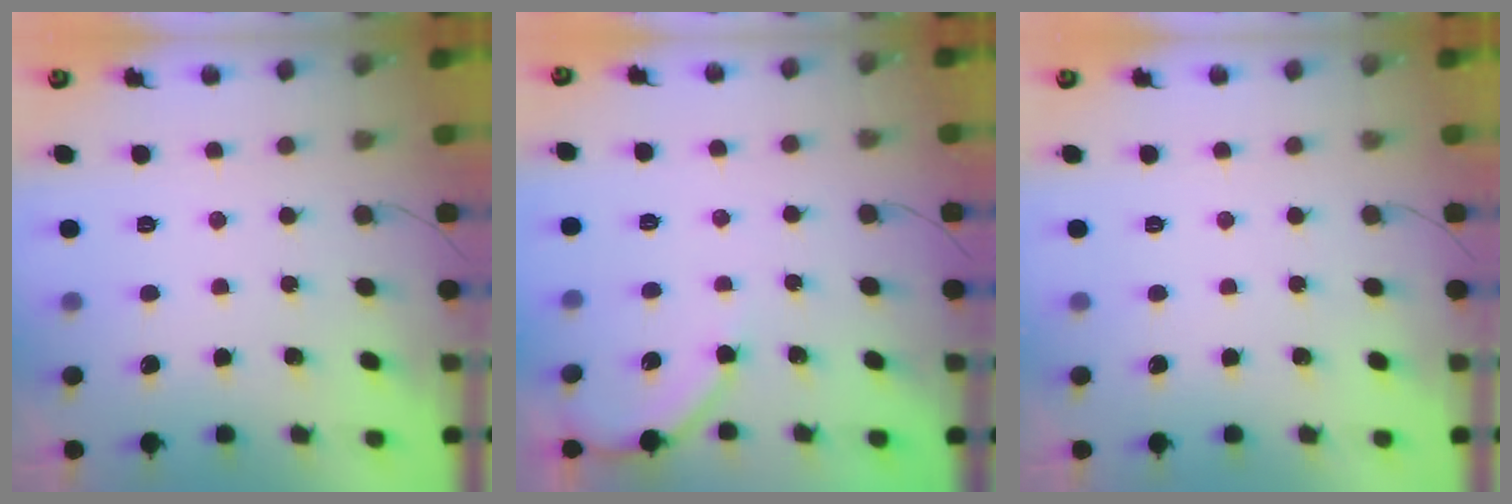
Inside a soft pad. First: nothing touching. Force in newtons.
{"total": 5.1, "press": 5.0, "slide": 0.9}
{"total": 0.0}